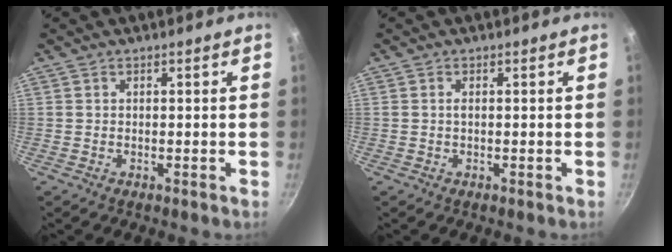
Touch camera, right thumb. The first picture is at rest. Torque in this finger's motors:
{"motor_torque": [0.32, 0.46, 0.18, -0.33, 0.05]}